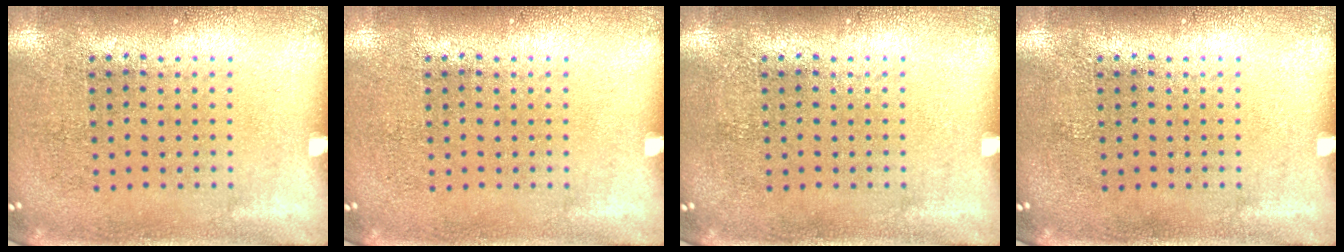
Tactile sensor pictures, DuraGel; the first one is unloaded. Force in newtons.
{"total": 0.0}
{"total": 0.0}
{"total": 0.0}